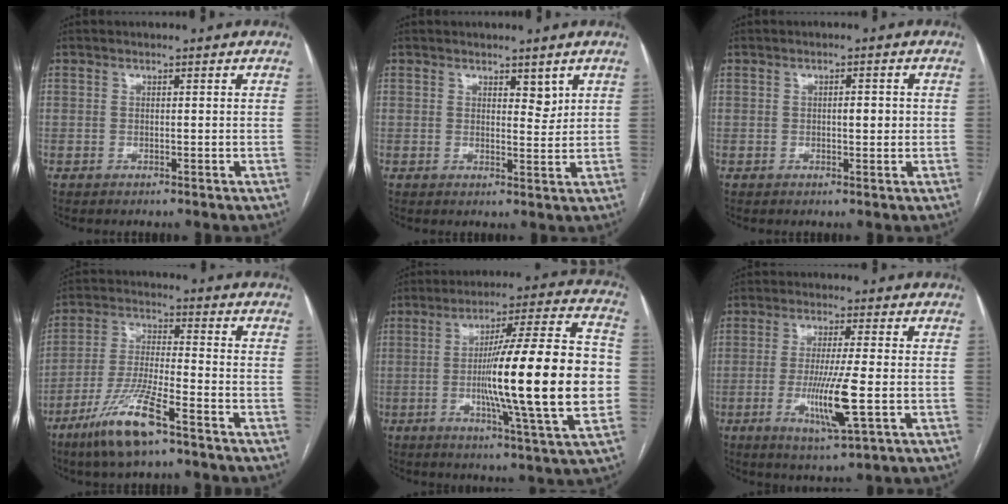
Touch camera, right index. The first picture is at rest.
{"total": 2.4, "force": [1.6, 1.1, 1.5], "torque": [-0.019, -0.008, 0.027]}
{"total": 2.0, "force": [0.0, 0.7, 1.9], "torque": [-0.031, 0.003, 0.001]}
{"total": 11.4, "force": [-7.1, 1.2, 8.8], "torque": [-0.181, -0.025, -0.135]}
{"total": 23.0, "force": [-2.3, 0.4, 22.9], "torque": [-0.326, 0.008, -0.044]}
{"total": 9.3, "force": [-2.2, 0.0, 9.0], "torque": [-0.172, -0.023, -0.039]}